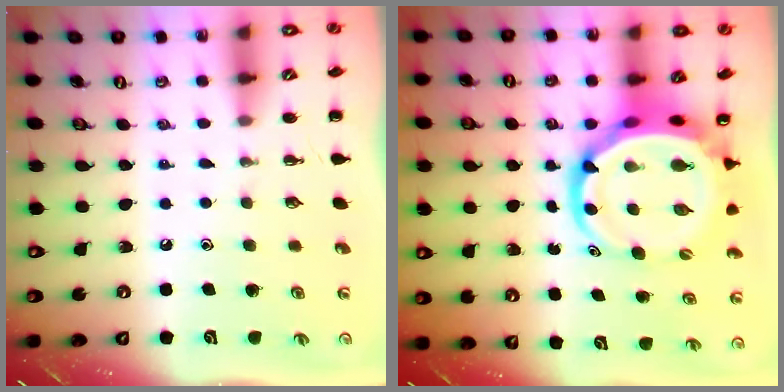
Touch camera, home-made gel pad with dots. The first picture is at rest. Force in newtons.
{"total": 10.1, "press": 9.7, "slide": 2.8}